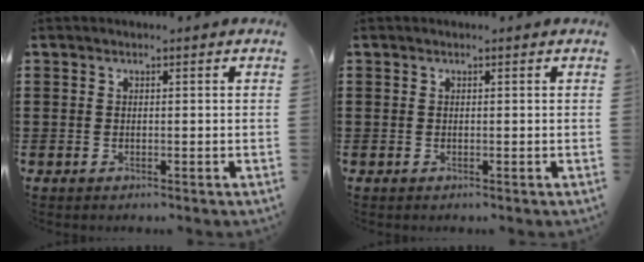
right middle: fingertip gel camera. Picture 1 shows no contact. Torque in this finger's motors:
{"motor_torque": [0.00, -0.30, 0.01, 0.00]}